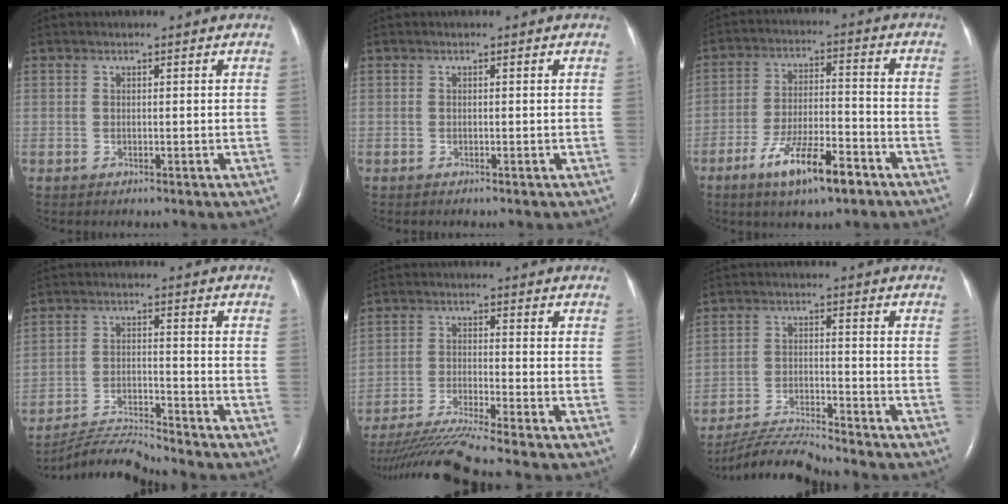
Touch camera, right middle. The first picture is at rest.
{"total": 0.0}
{"total": 10.5, "force": [-6.5, 2.2, 8.0], "torque": [-0.142, -0.006, -0.111]}
{"total": 7.6, "force": [-7.4, -1.9, 0.3], "torque": [-0.009, -0.005, -0.136]}
{"total": 9.8, "force": [-8.6, -2.6, 4.0], "torque": [-0.067, -0.029, -0.153]}
{"total": 8.1, "force": [-7.9, -1.6, 0.9], "torque": [-0.019, -0.009, -0.147]}